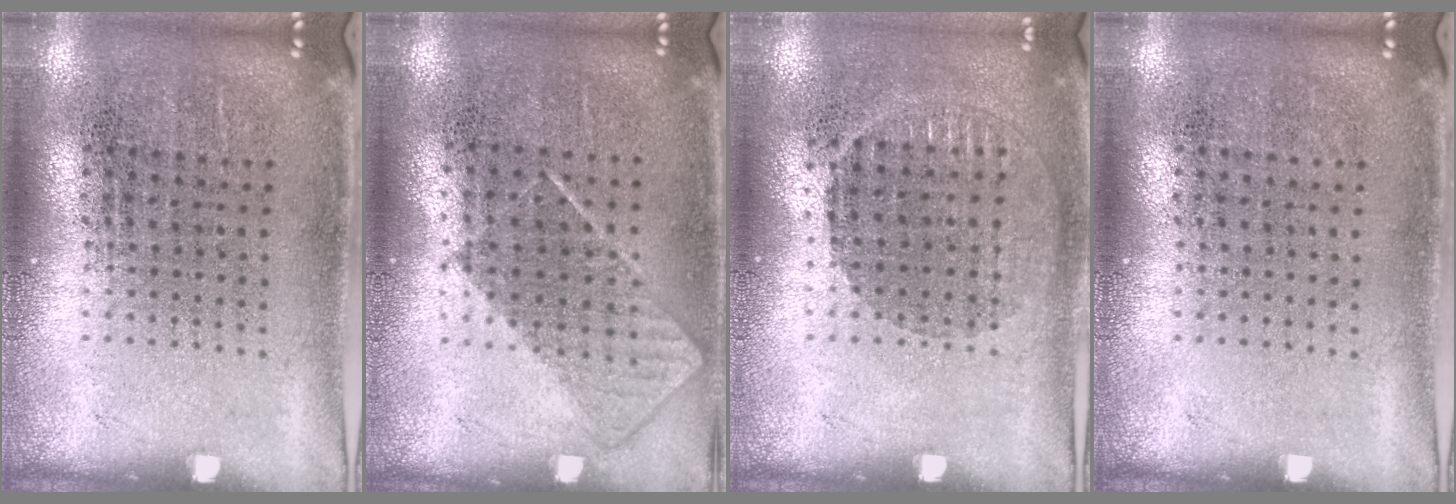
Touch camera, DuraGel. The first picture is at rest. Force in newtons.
{"total": 0.8, "press": 0.6, "slide": 0.5}
{"total": 0.9, "press": 0.8, "slide": 0.3}
{"total": 0.0}